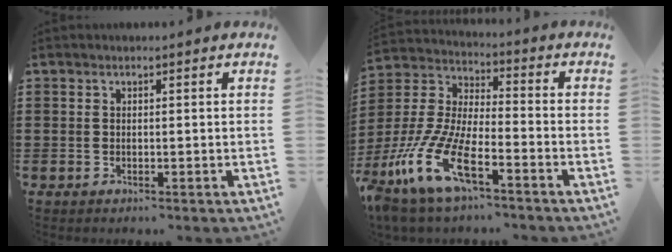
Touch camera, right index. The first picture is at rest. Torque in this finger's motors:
{"motor_torque": [1.08, 1.06, 1.05, 0.21]}